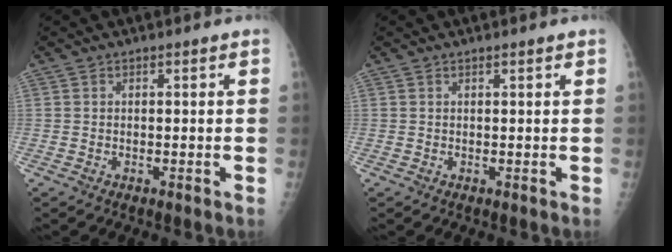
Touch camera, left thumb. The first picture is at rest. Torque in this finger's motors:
{"motor_torque": [0.31, -0.07, -0.36, -0.26, -0.01]}